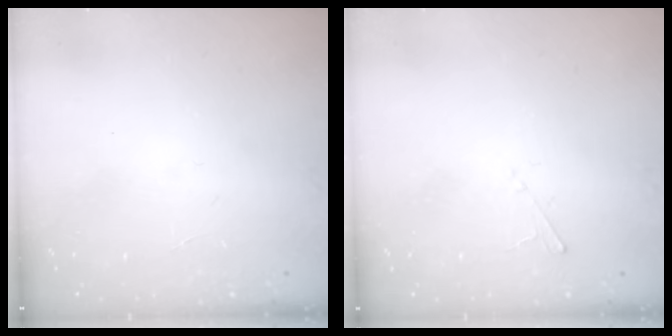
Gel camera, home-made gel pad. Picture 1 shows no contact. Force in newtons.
{"total": 2.0, "press": 2.0, "slide": 0.2}